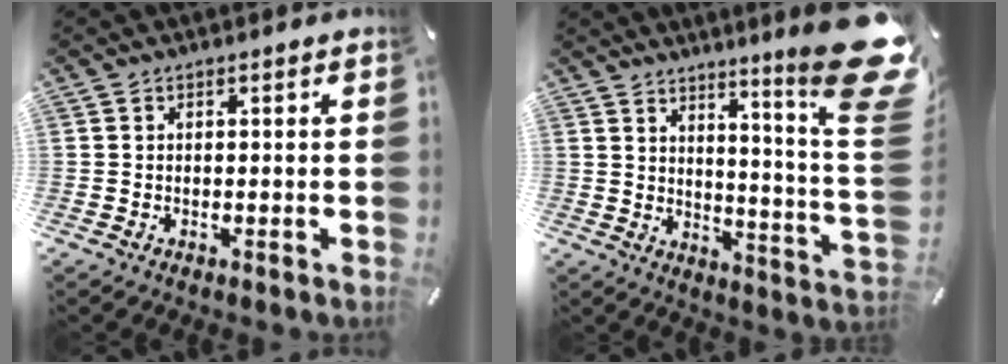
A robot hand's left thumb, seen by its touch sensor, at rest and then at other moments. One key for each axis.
{"total": 17.5, "fx": 9.7, "fy": 1.9, "fz": 14.4, "tx": -0.209, "ty": -0.088, "tz": 0.144}